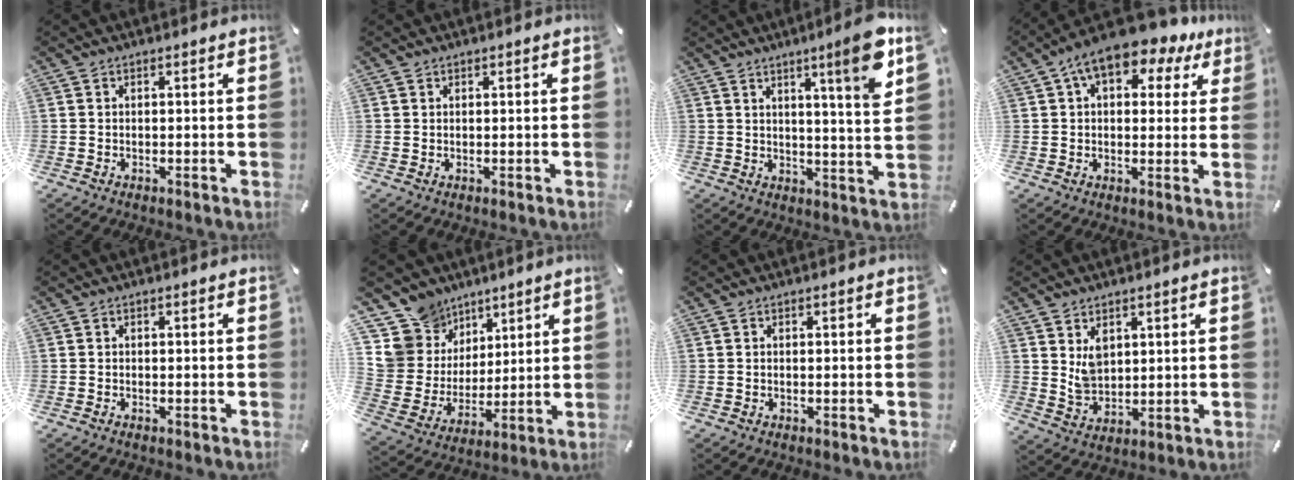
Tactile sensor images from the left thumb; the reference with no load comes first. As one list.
[{"total": 0.6, "force": [0.4, 0.4, -0.2], "torque": [0.006, 0.003, 0.008]}, {"total": 11.4, "force": [7.1, 0.2, 8.9], "torque": [-0.130, -0.042, 0.105]}, {"total": 10.2, "force": [5.8, 5.4, 6.5], "torque": [-0.110, -0.015, 0.102]}, {"total": 0.0}, {"total": 12.5, "force": [7.4, 10.0, 0.3], "torque": [-0.028, -0.059, 0.155]}, {"total": 0.0}, {"total": 5.9, "force": [3.1, 4.5, 2.2], "torque": [-0.048, -0.014, 0.055]}]